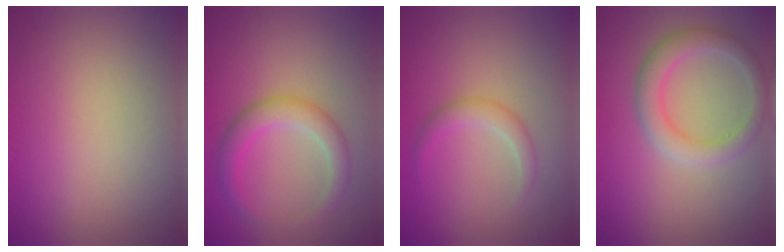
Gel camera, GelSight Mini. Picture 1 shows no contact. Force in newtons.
{"total": 3.1, "press": 3.1, "slide": 0.1}
{"total": 1.7, "press": 1.7, "slide": 0.0}
{"total": 3.4, "press": 3.4, "slide": 0.3}